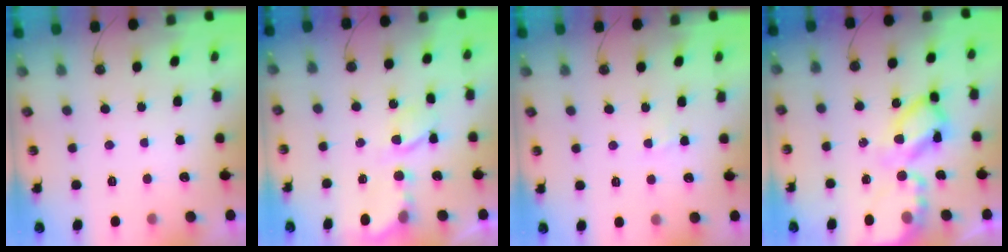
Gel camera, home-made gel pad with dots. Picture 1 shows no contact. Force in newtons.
{"total": 6.2, "press": 6.2, "slide": 0.5}
{"total": 2.8, "press": 2.8, "slide": 0.4}
{"total": 13.2, "press": 13.1, "slide": 1.2}